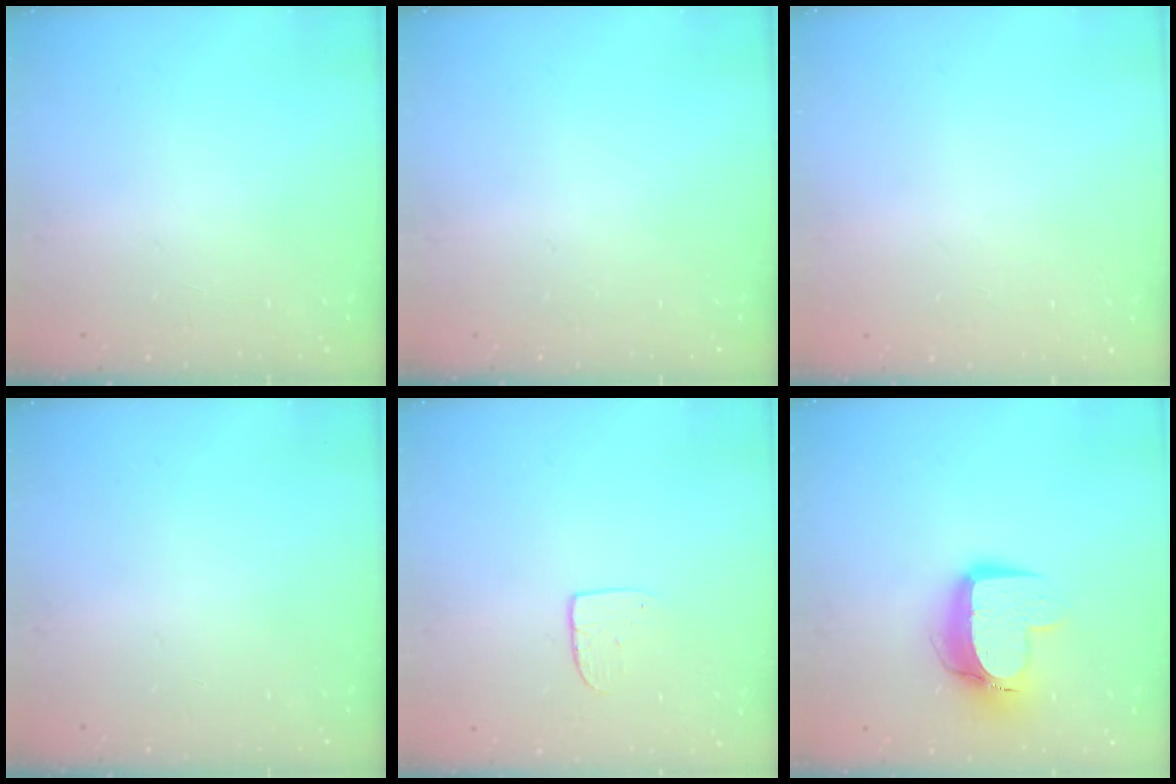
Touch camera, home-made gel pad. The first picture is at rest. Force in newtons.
{"total": 0.0}
{"total": 0.0}
{"total": 0.0}
{"total": 5.0, "press": 5.0, "slide": 0.4}
{"total": 11.5, "press": 11.5, "slide": 1.0}